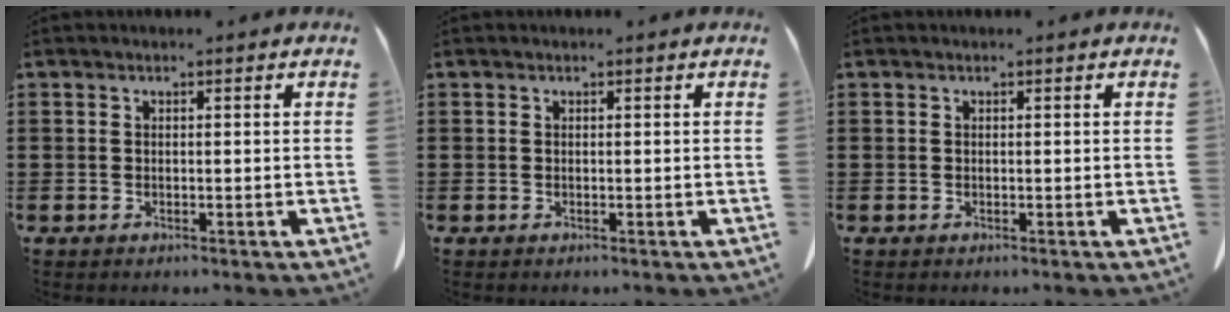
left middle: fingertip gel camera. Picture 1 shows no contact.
{"total": 0.0}
{"total": 0.0}